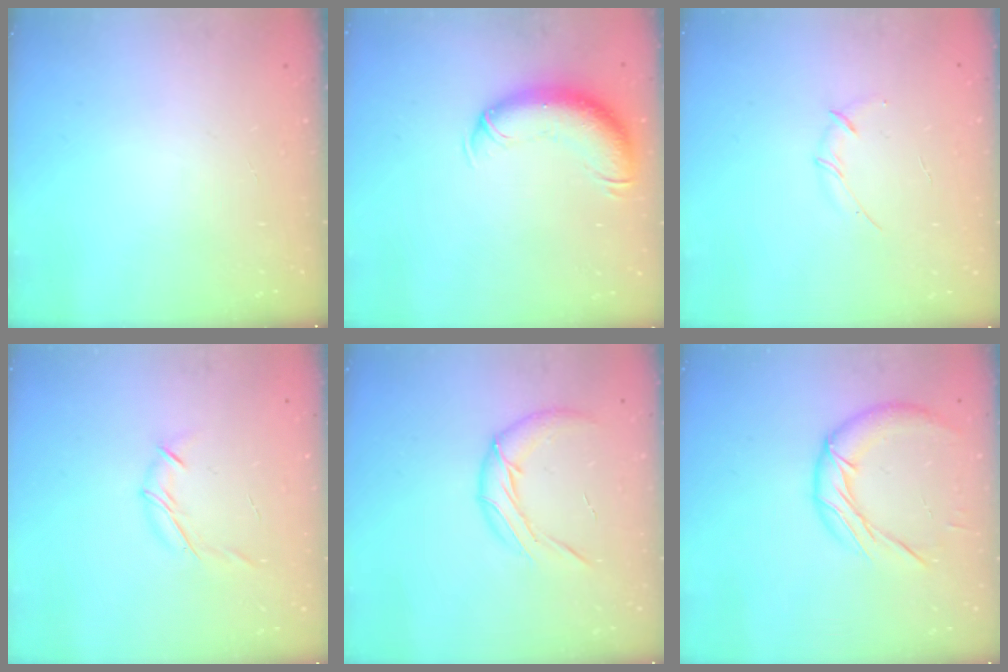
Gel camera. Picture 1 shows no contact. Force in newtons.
{"total": 12.5, "press": 12.2, "slide": 3.0}
{"total": 3.0, "press": 2.9, "slide": 0.8}
{"total": 6.4, "press": 6.3, "slide": 0.9}
{"total": 11.2, "press": 10.9, "slide": 2.4}
{"total": 13.1, "press": 13.0, "slide": 1.0}